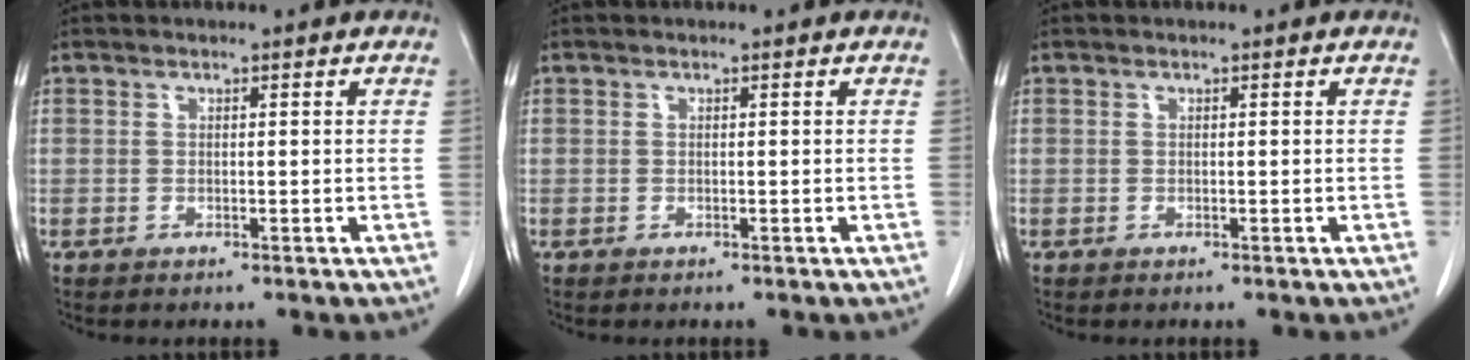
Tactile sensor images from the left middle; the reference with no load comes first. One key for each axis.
{"total": 0.0}
{"total": 0.0}